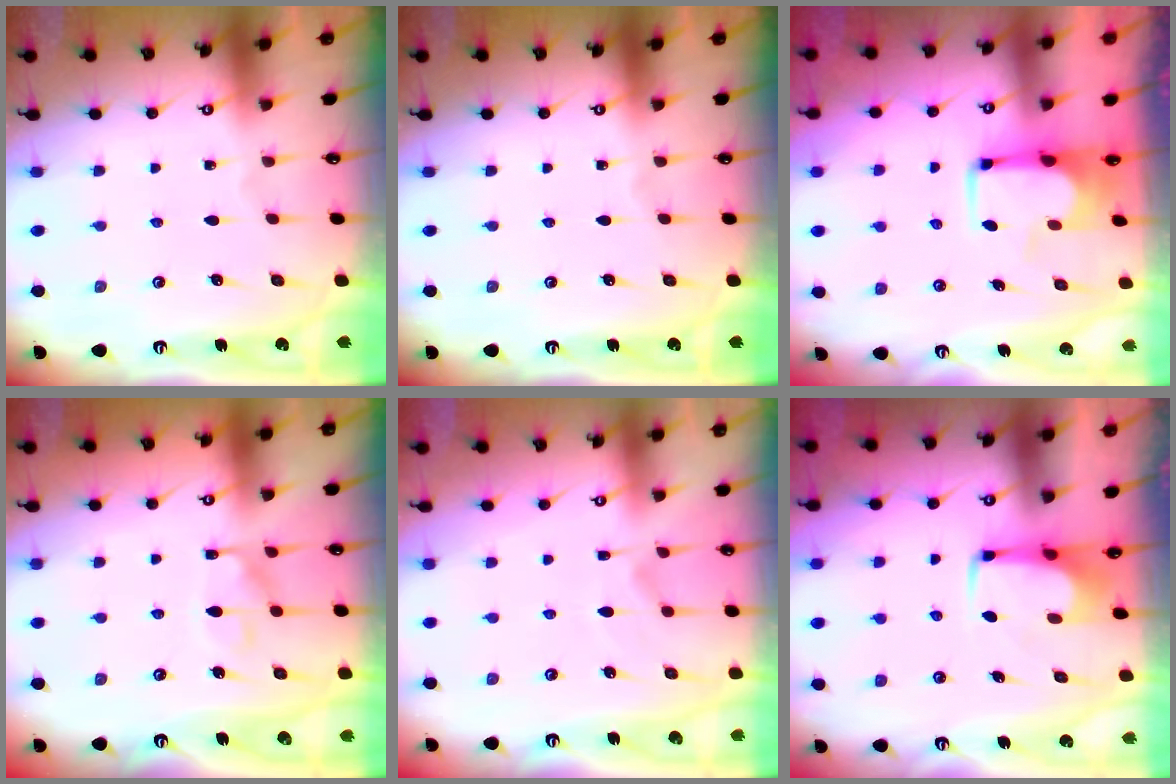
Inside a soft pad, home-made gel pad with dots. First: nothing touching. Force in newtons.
{"total": 0.0}
{"total": 4.0, "press": 3.9, "slide": 0.4}
{"total": 9.1, "press": 9.0, "slide": 1.0}
{"total": 4.4, "press": 4.2, "slide": 1.2}
{"total": 1.8, "press": 1.6, "slide": 0.6}